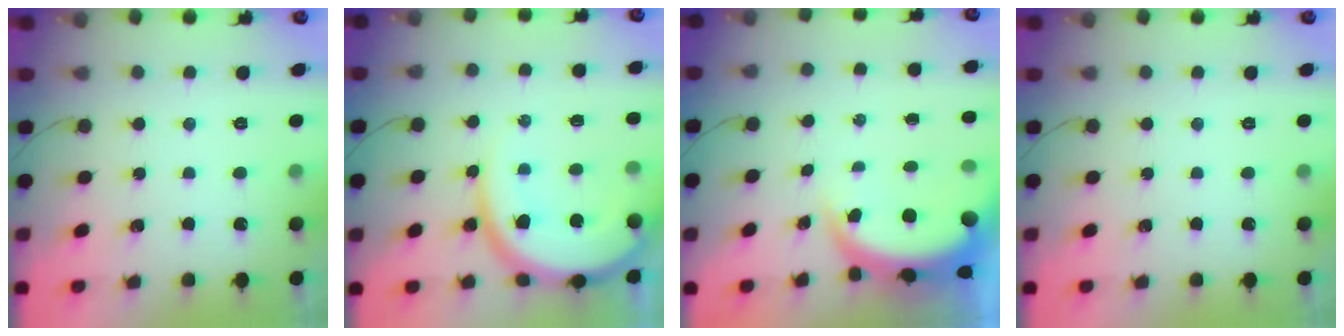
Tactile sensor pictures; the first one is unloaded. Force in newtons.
{"total": 13.4, "press": 13.3, "slide": 1.3}
{"total": 5.1, "press": 5.1, "slide": 0.1}
{"total": 0.0}